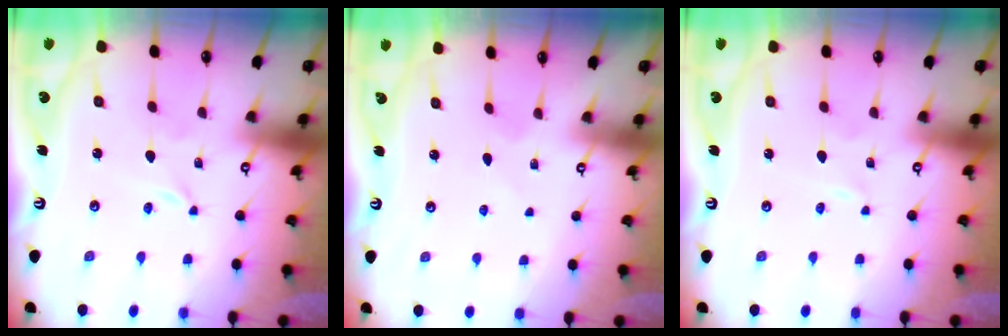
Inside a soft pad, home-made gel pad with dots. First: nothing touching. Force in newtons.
{"total": 2.2, "press": 2.2, "slide": 0.3}
{"total": 1.1, "press": 1.1, "slide": 0.1}